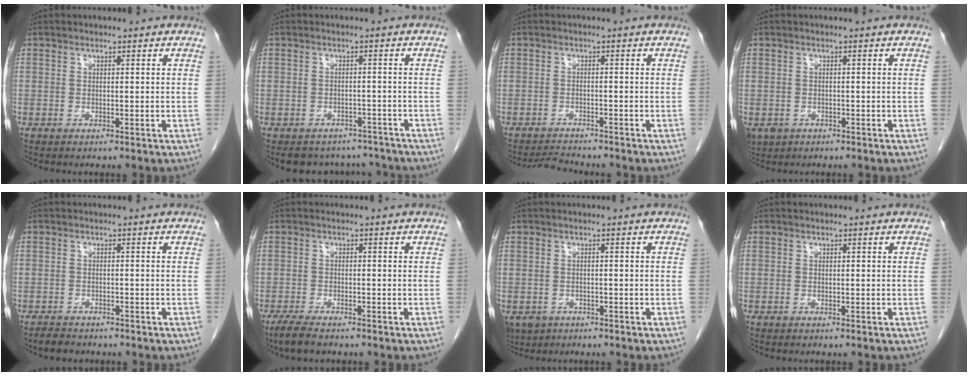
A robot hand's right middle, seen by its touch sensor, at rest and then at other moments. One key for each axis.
{"total": 7.7, "fx": -7.0, "fy": 3.2, "fz": 0.5, "tx": 0.006, "ty": 0.014, "tz": -0.082}
{"total": 3.2, "fx": -3.2, "fy": -0.1, "fz": 0.3, "tx": -0.010, "ty": -0.017, "tz": -0.054}
{"total": 4.5, "fx": -2.3, "fy": 3.5, "fz": 1.4, "tx": -0.029, "ty": -0.002, "tz": -0.033}
{"total": 2.7, "fx": -2.3, "fy": 1.1, "fz": 0.7, "tx": -0.019, "ty": -0.002, "tz": -0.034}
{"total": 4.0, "fx": -3.1, "fy": 0.9, "fz": 2.4, "tx": -0.051, "ty": -0.011, "tz": -0.051}
{"total": 5.0, "fx": -2.8, "fy": 3.9, "fz": 1.5, "tx": -0.032, "ty": -0.002, "tz": -0.041}
{"total": 0.0}